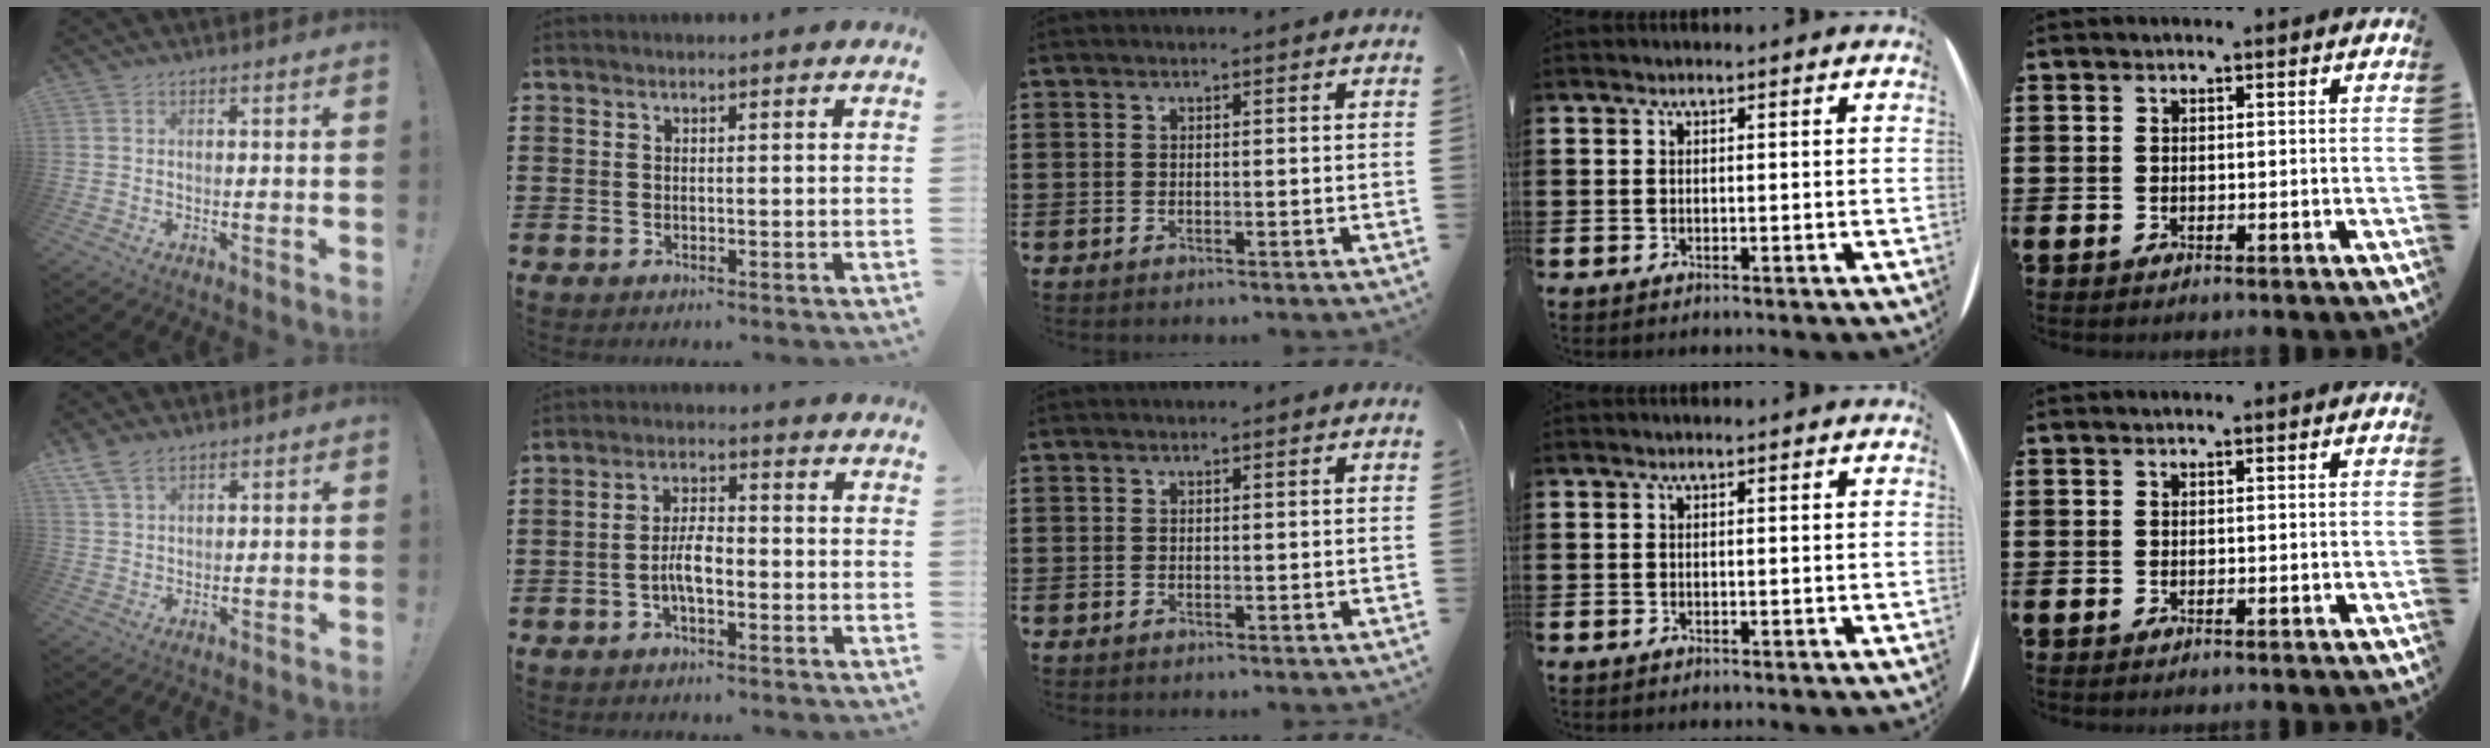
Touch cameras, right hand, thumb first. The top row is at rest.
{"thumb": {"total": 5.6, "force": [4.1, 2.6, 2.7], "torque": [-0.061, -0.012, 0.082]}, "index": {"total": 4.5, "force": [-1.5, 1.6, 4.0], "torque": [-0.083, 0.004, -0.031]}}